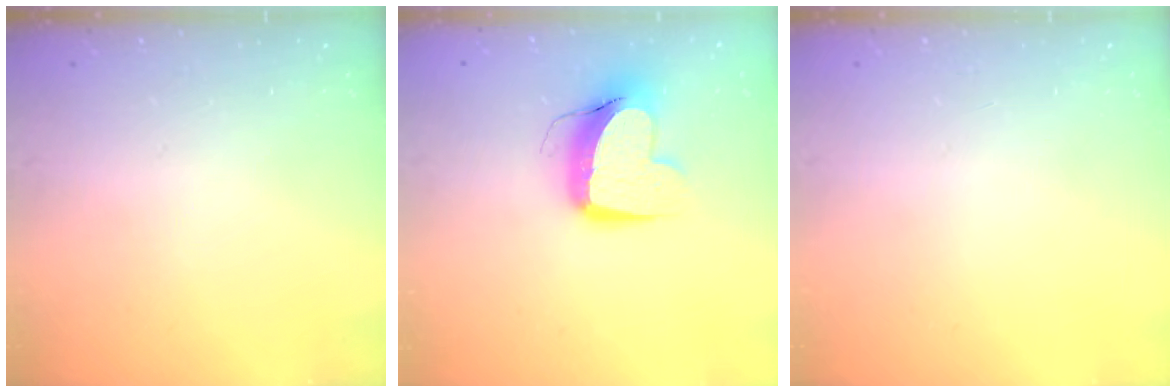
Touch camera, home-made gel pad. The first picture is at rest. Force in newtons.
{"total": 13.0, "press": 12.9, "slide": 1.7}
{"total": 0.0}